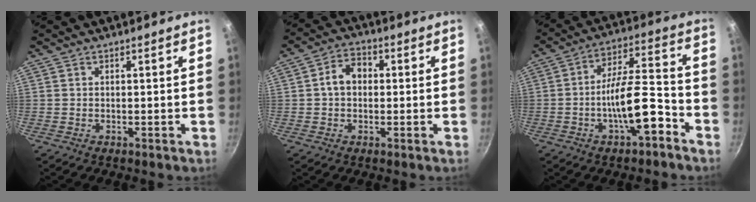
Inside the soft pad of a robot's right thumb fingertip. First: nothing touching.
{"total": 5.9, "force": [0.4, 4.5, 3.8], "torque": [-0.042, 0.018, -0.003]}
{"total": 12.4, "force": [-5.5, 4.1, 10.3], "torque": [-0.154, 0.056, -0.091]}